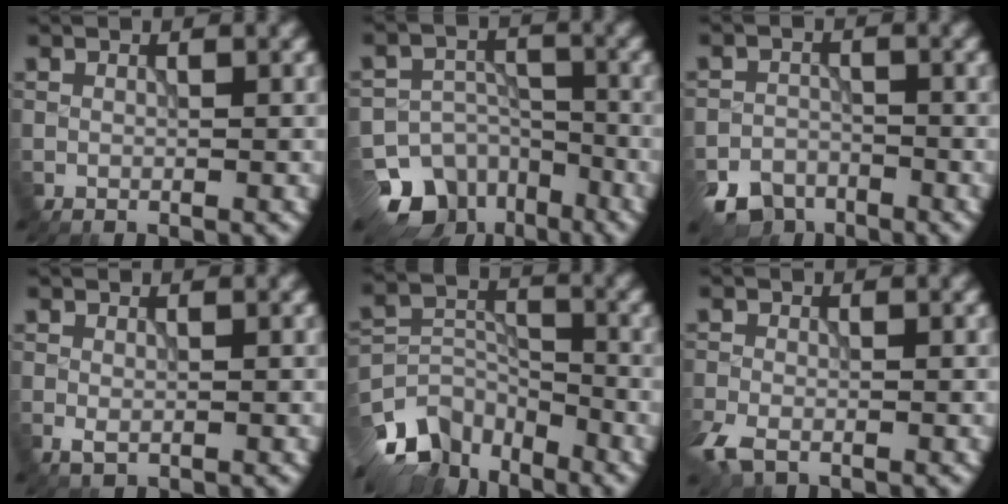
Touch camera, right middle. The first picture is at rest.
{"total": 9.8, "force": [-6.4, 6.9, 2.7], "torque": [-0.039, -0.011, -0.105]}
{"total": 5.0, "force": [-3.9, 2.9, 1.2], "torque": [-0.015, -0.013, -0.068]}
{"total": 0.8, "force": [-0.2, 0.4, 0.7], "torque": [-0.014, -0.006, -0.002]}
{"total": 8.6, "force": [-6.5, 4.6, 3.4], "torque": [-0.063, -0.007, -0.125]}
{"total": 2.7, "force": [-1.7, 1.3, 1.7], "torque": [-0.040, -0.007, -0.038]}